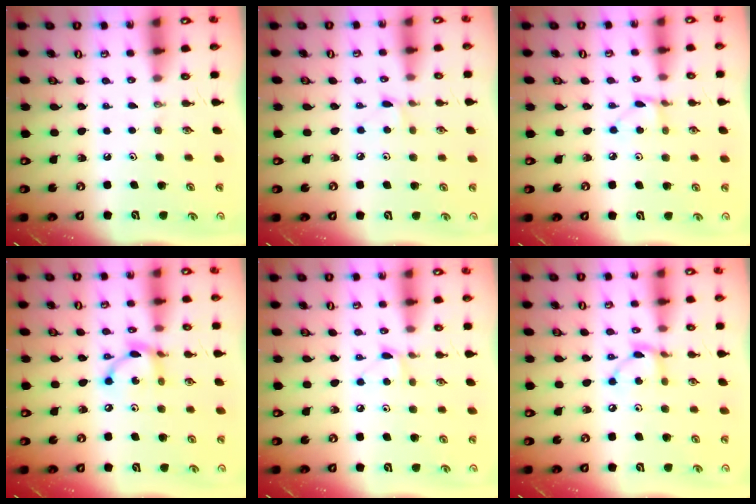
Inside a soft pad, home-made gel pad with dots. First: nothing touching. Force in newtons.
{"total": 4.0, "press": 4.0, "slide": 0.5}
{"total": 3.0, "press": 3.0, "slide": 0.4}
{"total": 8.3, "press": 8.3, "slide": 0.3}
{"total": 5.2, "press": 5.1, "slide": 0.8}
{"total": 7.5, "press": 7.5, "slide": 0.2}